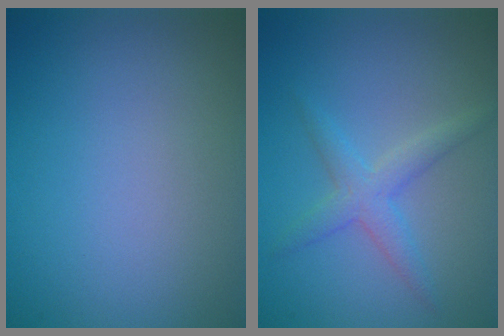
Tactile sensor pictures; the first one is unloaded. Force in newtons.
{"total": 2.5, "press": 2.5, "slide": 0.1}